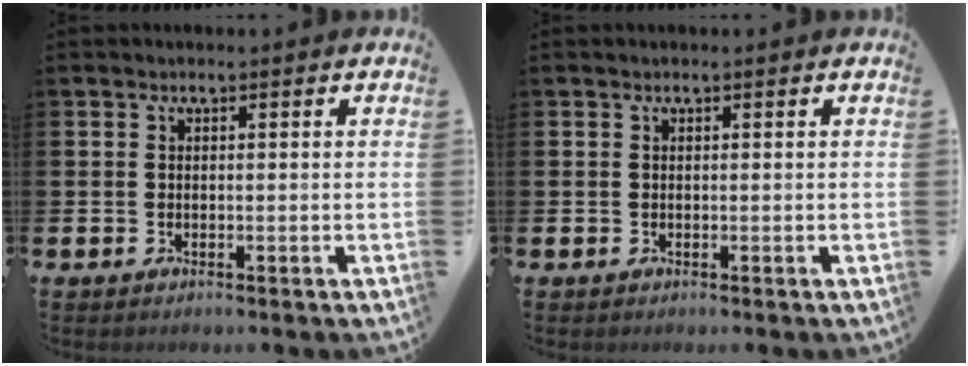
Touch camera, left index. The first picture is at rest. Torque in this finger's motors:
{"motor_torque": [0.21, -0.21, 0.04, -0.01]}